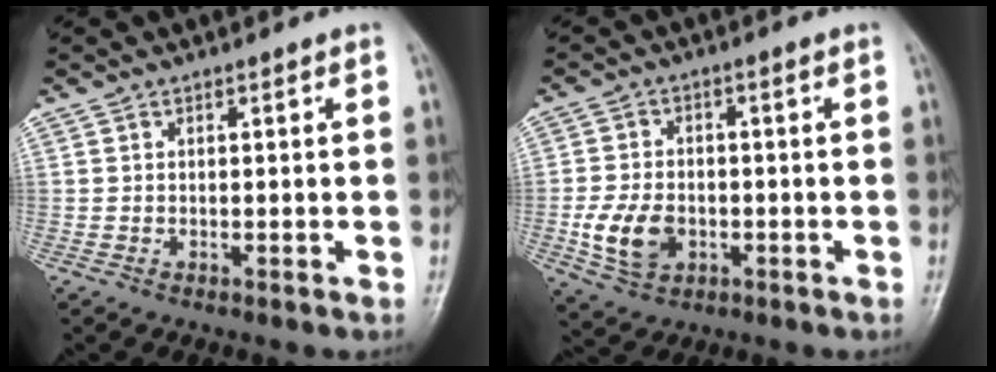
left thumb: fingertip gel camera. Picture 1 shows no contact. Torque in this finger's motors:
{"motor_torque": [-0.59, 0.54, 0.27, -0.21, 0.30]}